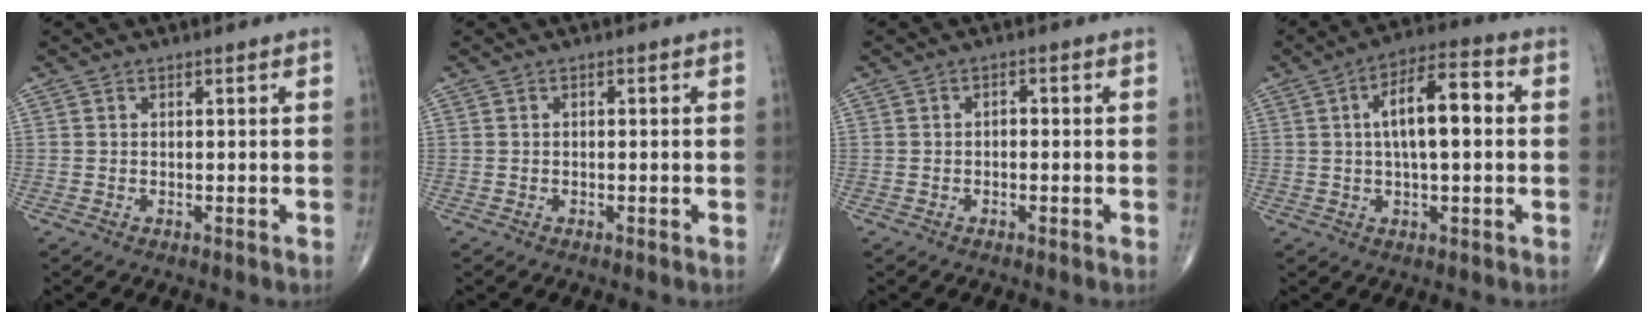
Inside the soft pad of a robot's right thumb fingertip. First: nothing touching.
{"total": 0.0}
{"total": 1.2, "force": [-0.3, 0.8, 0.9], "torque": [-0.005, 0.007, -0.008]}
{"total": 11.3, "force": [1.4, 4.2, 10.5], "torque": [-0.169, 0.026, 0.014]}